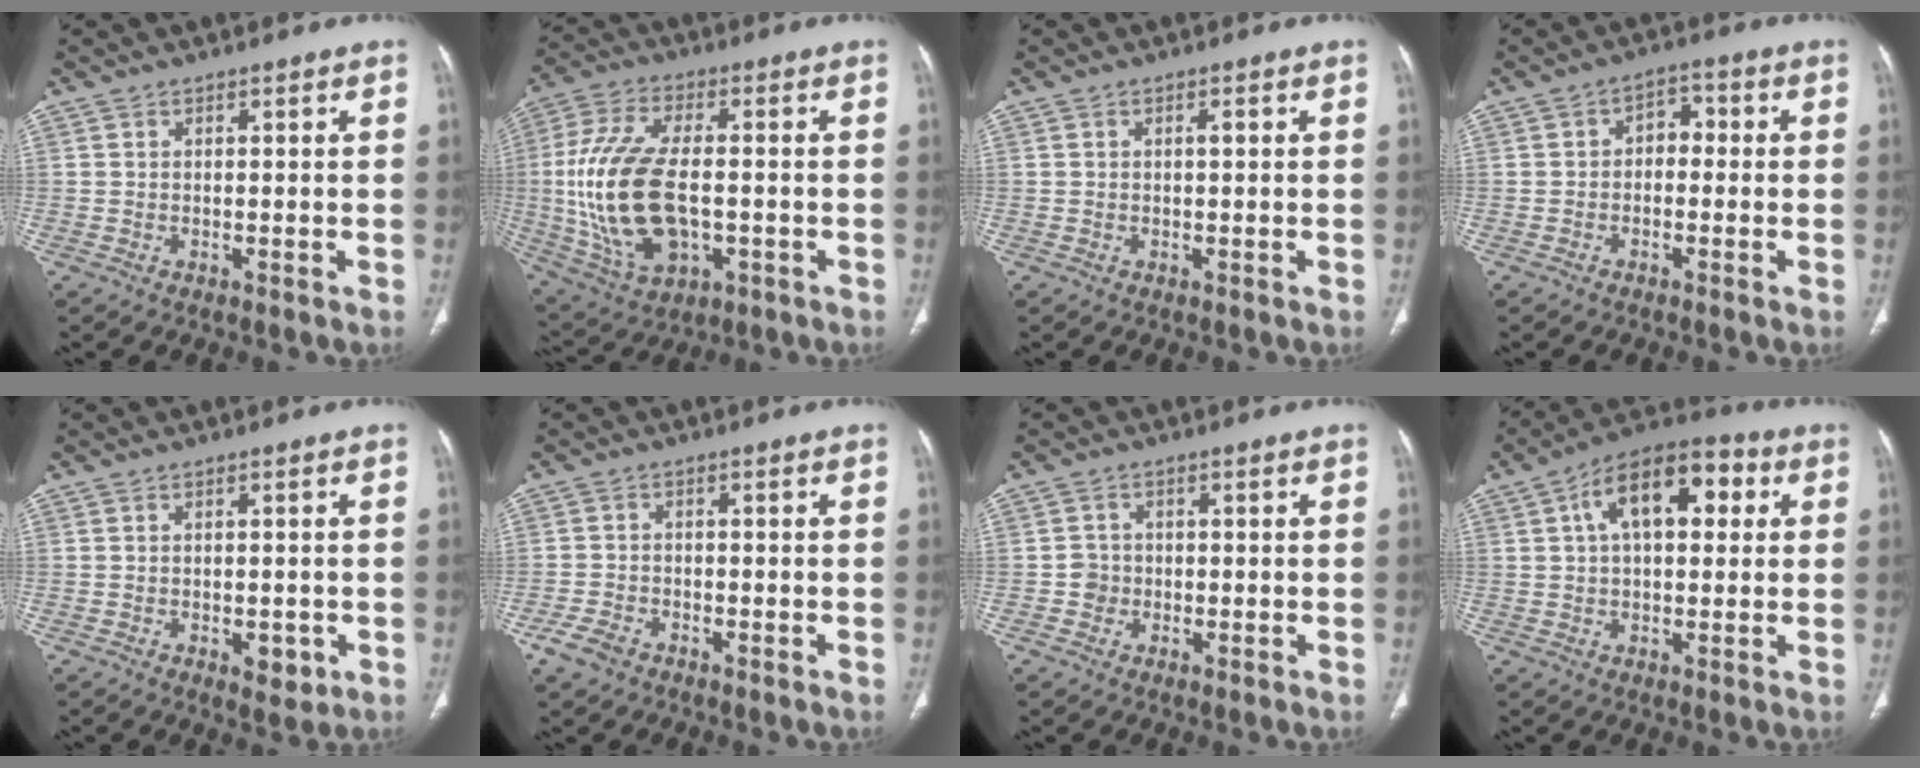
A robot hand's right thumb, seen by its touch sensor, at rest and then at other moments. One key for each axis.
{"total": 20.1, "fx": -1.5, "fy": 10.7, "fz": 16.9, "tx": -0.354, "ty": 0.002, "tz": -0.013}
{"total": 0.9, "fx": 0.1, "fy": 0.3, "fz": 0.9, "tx": -0.016, "ty": 0.000, "tz": 0.001}
{"total": 4.1, "fx": -0.4, "fy": 2.9, "fz": 2.9, "tx": -0.027, "ty": 0.022, "tz": -0.018}
{"total": 3.8, "fx": -1.2, "fy": 2.1, "fz": 2.9, "tx": -0.027, "ty": 0.000, "tz": -0.005}
{"total": 4.0, "fx": -2.5, "fy": 2.4, "fz": 2.0, "tx": -0.046, "ty": 0.010, "tz": -0.043}
{"total": 2.5, "fx": -0.5, "fy": 2.4, "fz": 0.6, "tx": 0.004, "ty": 0.008, "tz": -0.011}
{"total": 14.8, "fx": 4.2, "fy": 7.9, "fz": 11.8, "tx": -0.166, "ty": 0.029, "tz": 0.059}